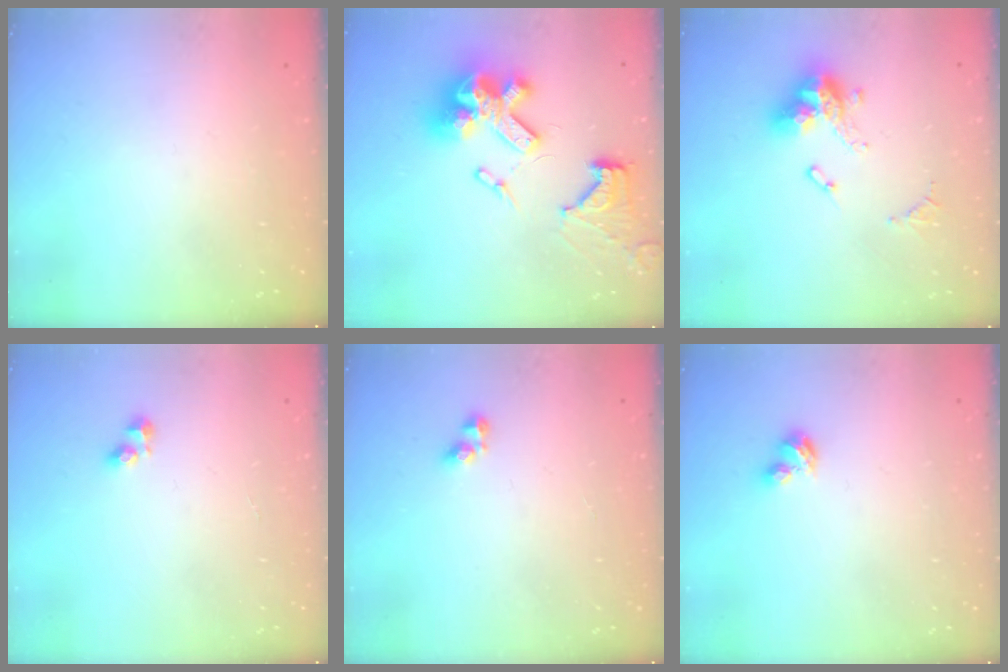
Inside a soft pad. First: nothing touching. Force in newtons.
{"total": 20.1, "press": 20.0, "slide": 1.9}
{"total": 13.9, "press": 13.9, "slide": 1.2}
{"total": 2.5, "press": 2.5, "slide": 0.2}
{"total": 3.0, "press": 2.9, "slide": 0.9}
{"total": 2.9, "press": 2.8, "slide": 0.5}